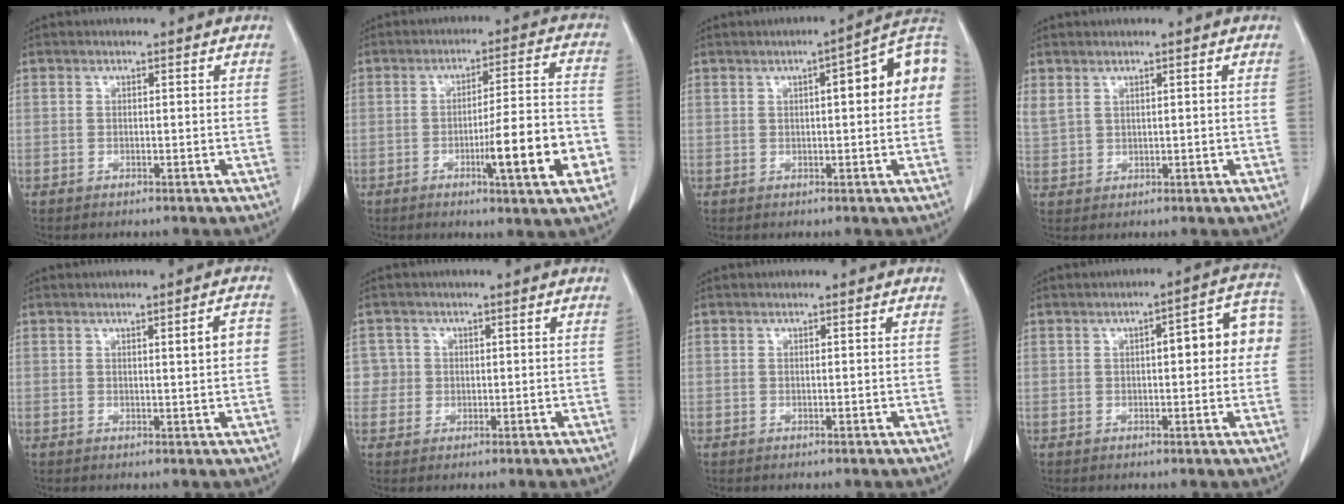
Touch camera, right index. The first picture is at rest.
{"total": 12.5, "force": [-4.3, 0.6, 11.7], "torque": [-0.171, -0.001, -0.063]}
{"total": 9.6, "force": [1.5, 1.6, 9.4], "torque": [-0.123, 0.032, 0.012]}
{"total": 2.7, "force": [1.5, 1.5, 1.6], "torque": [-0.051, 0.016, 0.046]}
{"total": 3.3, "force": [0.6, 0.2, 3.2], "torque": [-0.042, 0.003, 0.008]}
{"total": 2.8, "force": [0.3, 2.7, -0.3], "torque": [0.024, 0.009, 0.000]}
{"total": 0.0}
{"total": 9.0, "force": [0.9, 2.5, 8.6], "torque": [-0.103, 0.038, 0.007]}